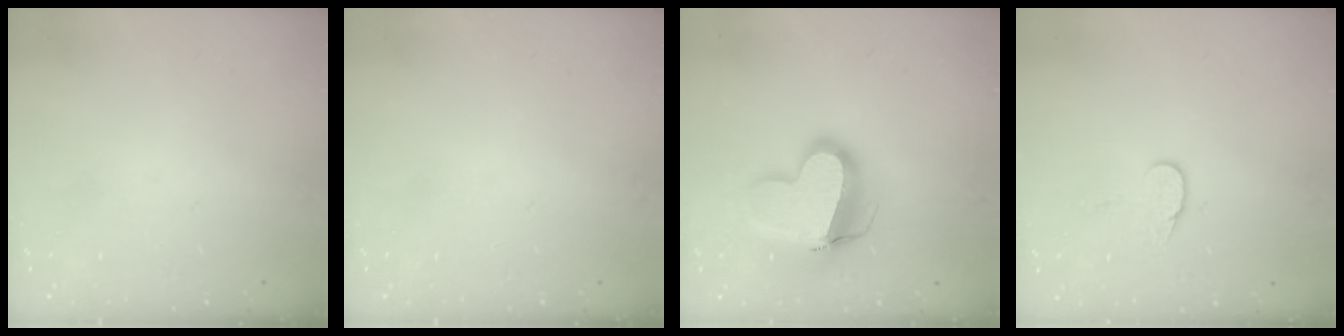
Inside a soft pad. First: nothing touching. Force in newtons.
{"total": 0.0}
{"total": 16.2, "press": 16.0, "slide": 2.1}
{"total": 7.3, "press": 7.3, "slide": 0.4}